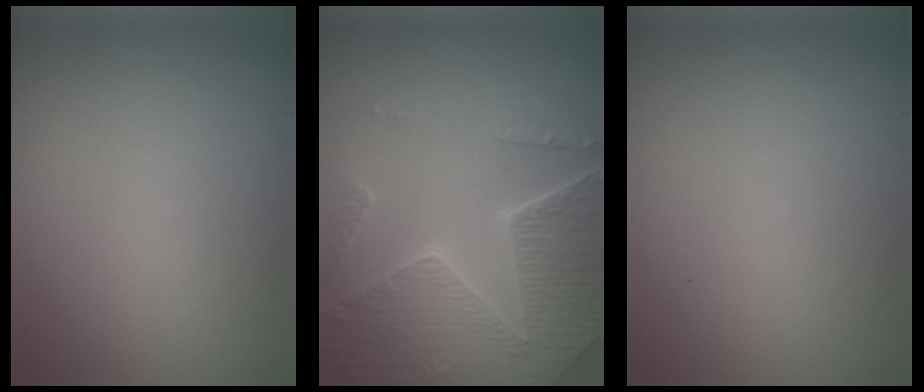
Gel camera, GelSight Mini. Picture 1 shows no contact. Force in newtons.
{"total": 8.4, "press": 6.0, "slide": 5.8}
{"total": 0.0}